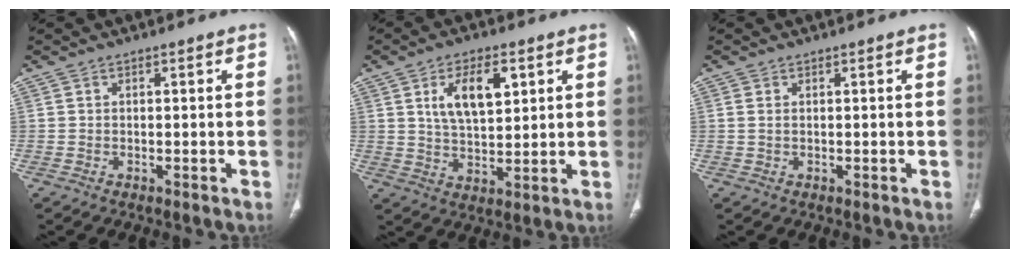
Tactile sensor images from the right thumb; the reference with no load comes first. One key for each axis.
{"total": 10.1, "fx": 3.7, "fy": 4.9, "fz": 8.0, "tx": -0.123, "ty": -0.013, "tz": 0.070}
{"total": 0.8, "fx": 0.3, "fy": 0.4, "fz": 0.7, "tx": -0.020, "ty": 0.006, "tz": 0.010}